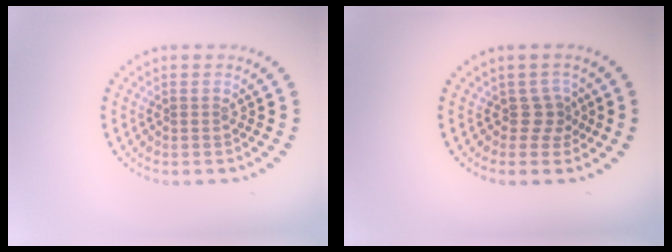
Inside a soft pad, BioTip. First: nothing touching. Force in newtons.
{"total": 1.9, "press": 1.2, "slide": 1.5}